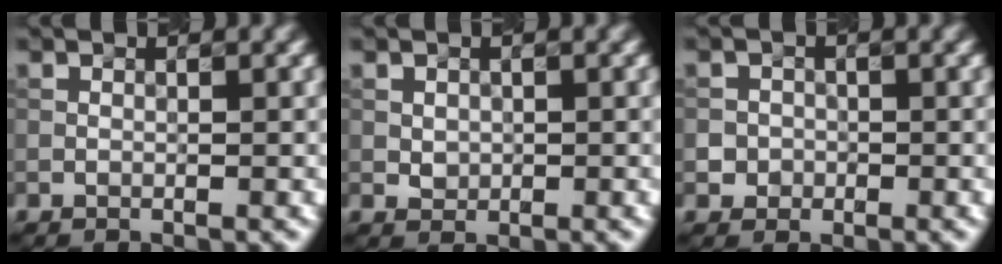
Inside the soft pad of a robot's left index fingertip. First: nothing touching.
{"total": 1.0, "force": [0.1, 0.9, 0.5], "torque": [-0.011, 0.000, 0.005]}
{"total": 2.2, "force": [-0.7, 2.1, 0.2], "torque": [0.016, 0.009, -0.021]}